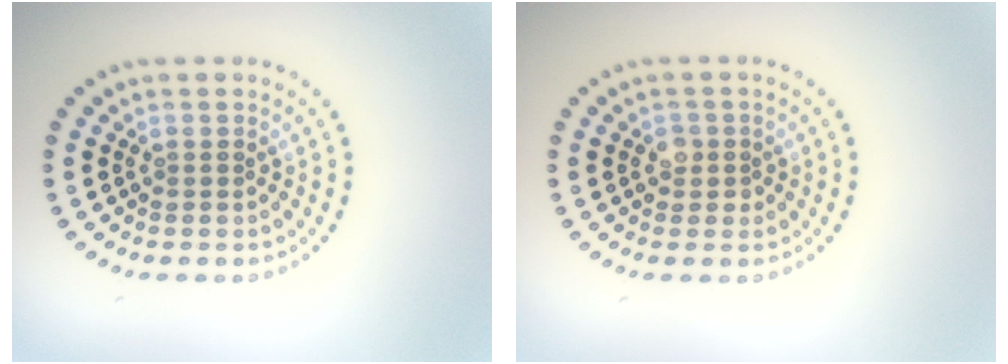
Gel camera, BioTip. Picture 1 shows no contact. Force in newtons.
{"total": 1.4, "press": 1.3, "slide": 0.6}